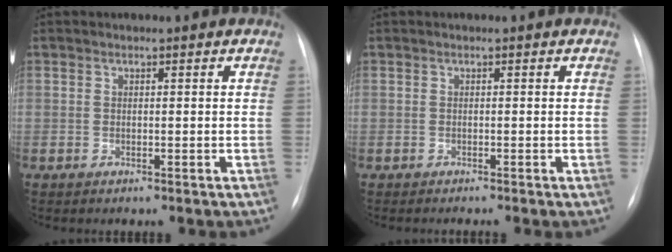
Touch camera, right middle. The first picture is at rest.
{"total": 1.1, "force": [-0.9, -0.2, 0.6], "torque": [-0.005, 0.001, -0.014]}